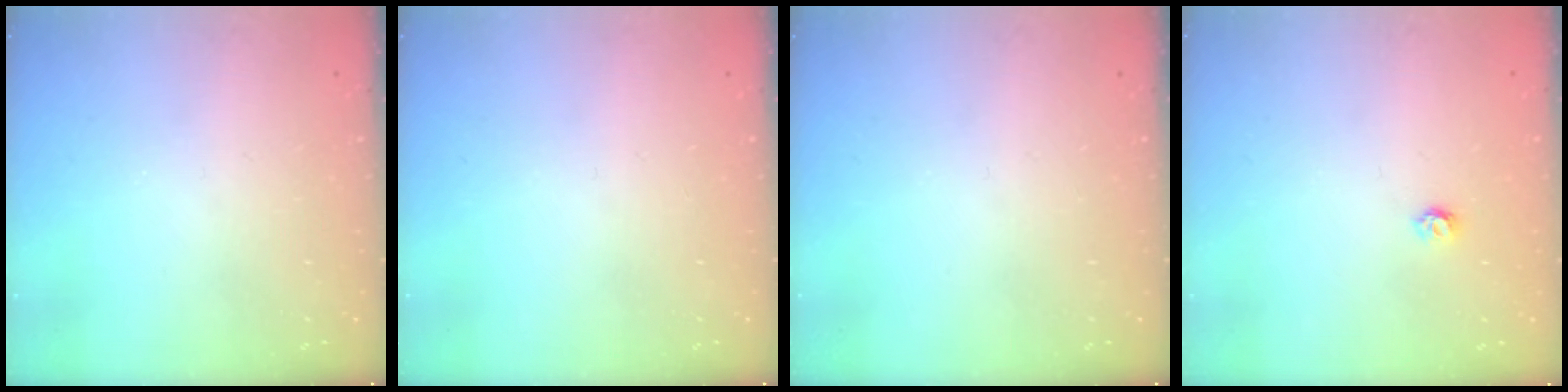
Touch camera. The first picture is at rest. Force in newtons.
{"total": 0.0}
{"total": 0.0}
{"total": 3.2, "press": 3.2, "slide": 0.3}